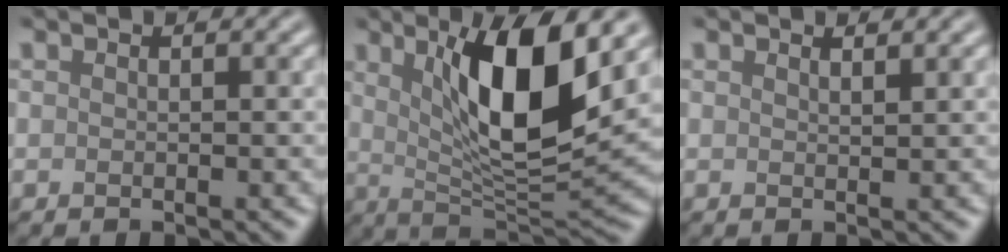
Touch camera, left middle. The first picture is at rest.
{"total": 9.9, "force": [3.2, 2.7, 8.9], "torque": [-0.141, -0.016, 0.059]}
{"total": 0.9, "force": [0.8, 0.2, 0.4], "torque": [-0.002, 0.002, 0.013]}